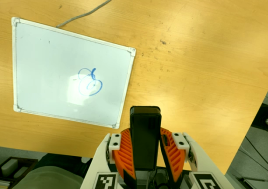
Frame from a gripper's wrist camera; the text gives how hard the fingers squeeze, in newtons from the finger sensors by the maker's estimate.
{"total": 8.9, "left": 7.3, "right": 10.5}